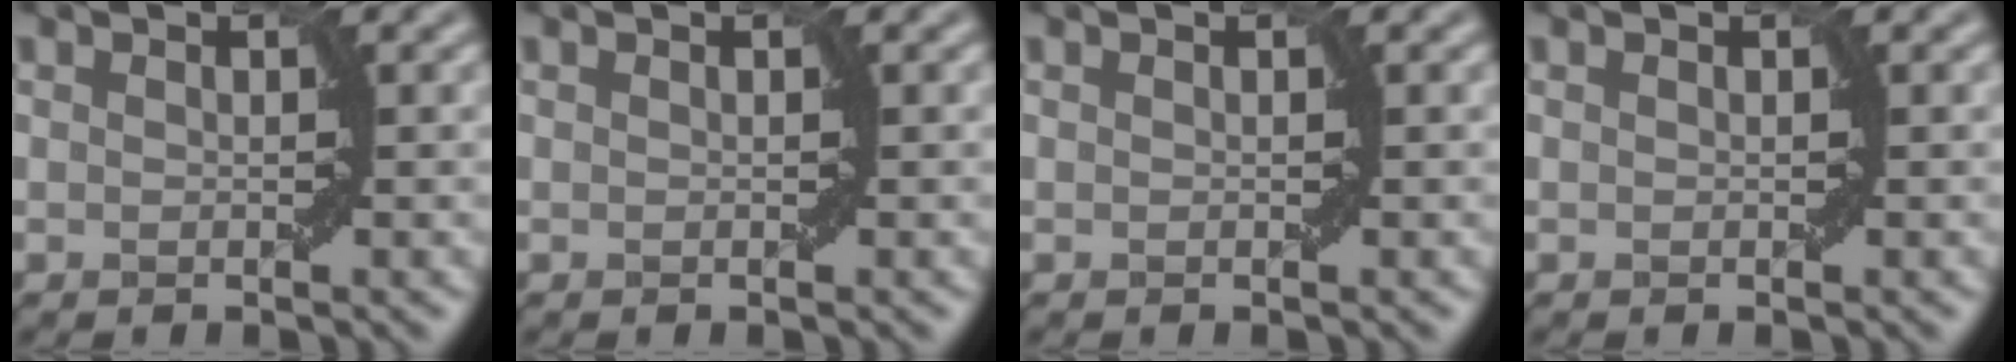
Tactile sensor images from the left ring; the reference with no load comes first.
{"total": 0.0}
{"total": 0.0}
{"total": 0.0}